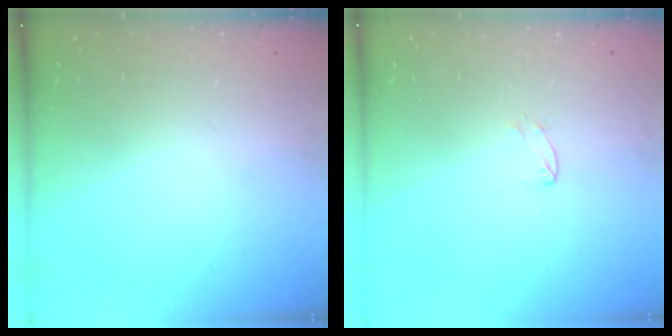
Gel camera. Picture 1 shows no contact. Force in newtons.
{"total": 3.5, "press": 3.5, "slide": 0.4}